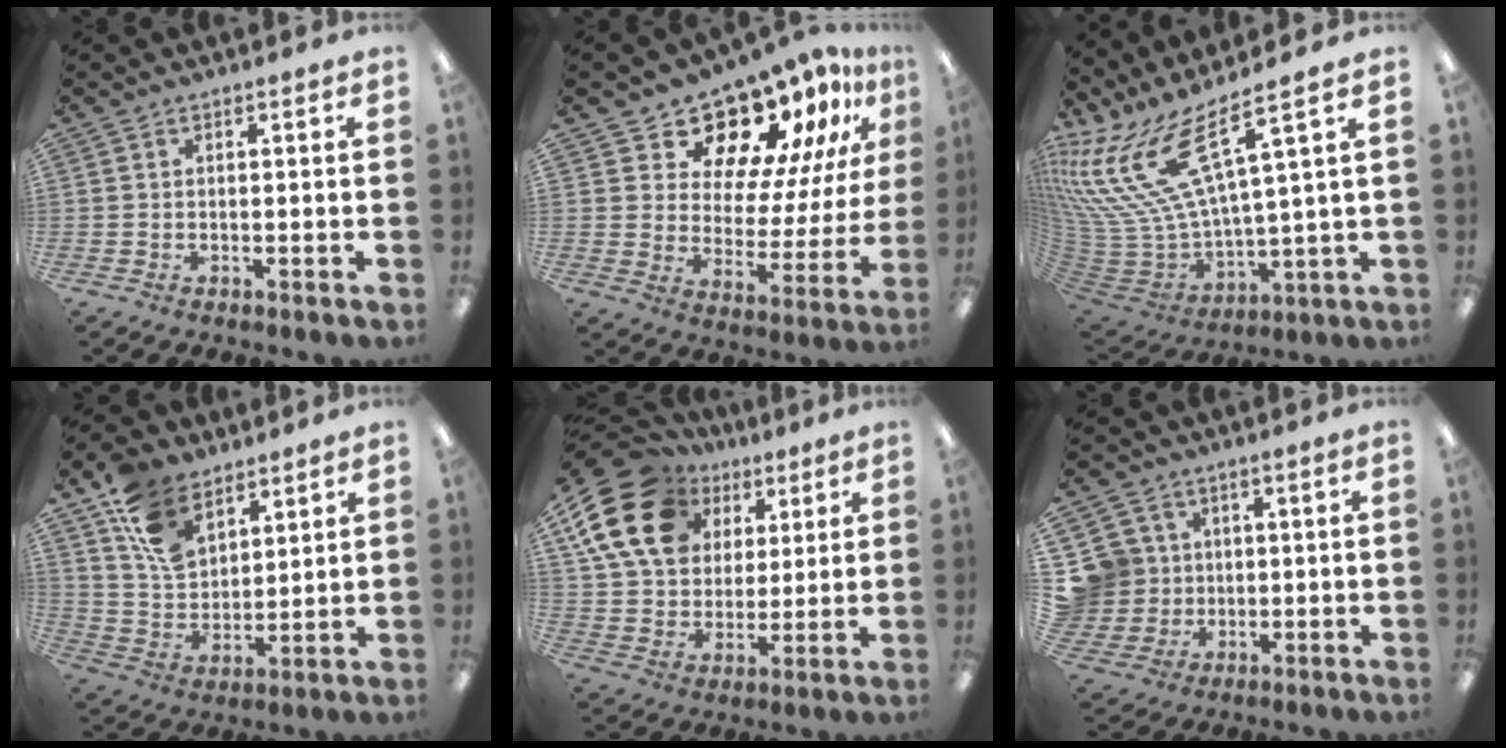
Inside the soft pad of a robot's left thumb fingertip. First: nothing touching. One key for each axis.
{"total": 16.3, "fx": 13.5, "fy": 7.1, "fz": 5.9, "tx": -0.096, "ty": -0.114, "tz": 0.228}
{"total": 19.0, "fx": 9.2, "fy": 7.0, "fz": 15.1, "tx": -0.345, "ty": -0.067, "tz": 0.162}
{"total": 12.7, "fx": 8.2, "fy": 7.8, "fz": 5.7, "tx": -0.116, "ty": -0.027, "tz": 0.161}
{"total": 21.4, "fx": 8.9, "fy": 15.9, "fz": 11.3, "tx": -0.224, "ty": -0.028, "tz": 0.165}
{"total": 8.8, "fx": 2.0, "fy": 8.5, "fz": 0.9, "tx": -0.049, "ty": 0.000, "tz": 0.048}